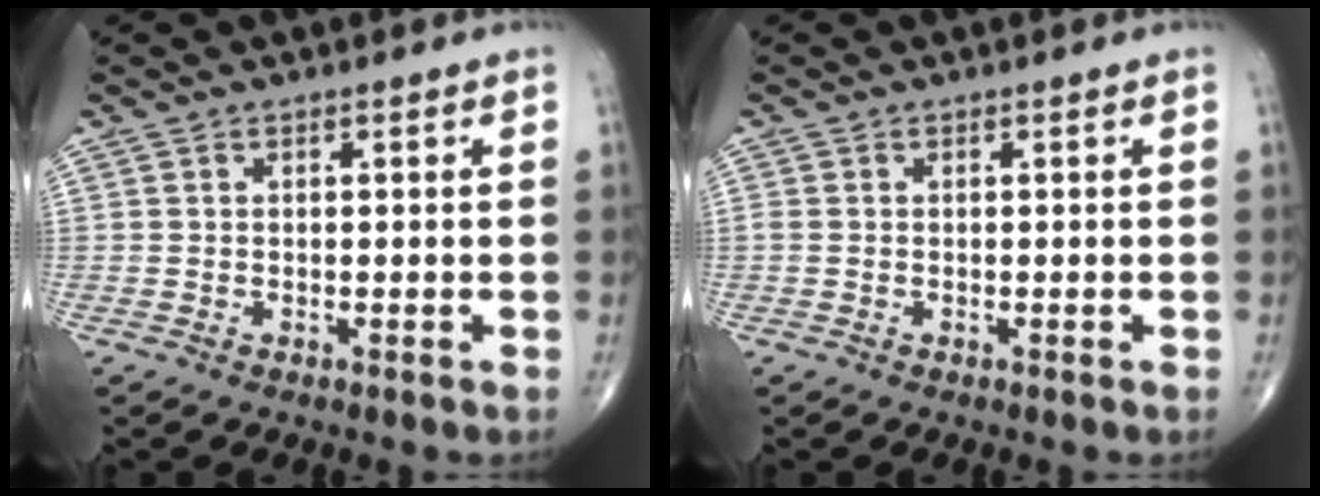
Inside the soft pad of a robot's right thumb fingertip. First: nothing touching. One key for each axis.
{"total": 0.7, "fx": -0.1, "fy": 0.5, "fz": 0.5, "tx": -0.015, "ty": -0.001, "tz": -0.001}